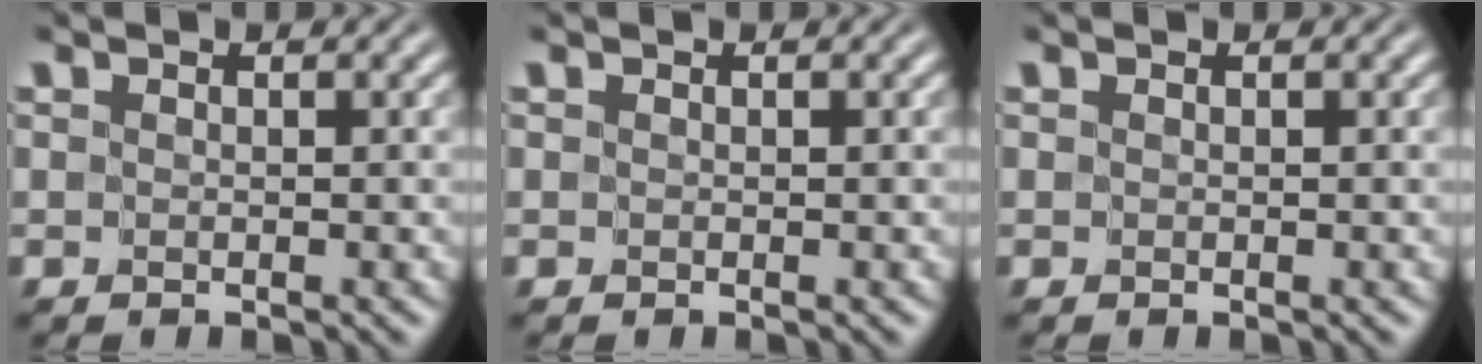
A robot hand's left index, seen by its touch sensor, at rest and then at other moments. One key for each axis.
{"total": 0.0}
{"total": 0.0}